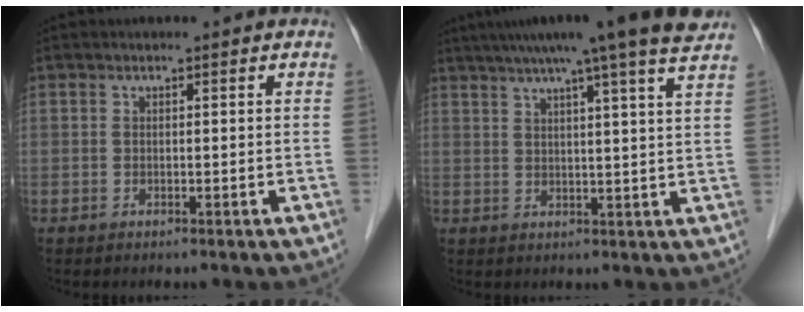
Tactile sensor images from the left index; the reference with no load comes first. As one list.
[{"total": 15.3, "force": [12.1, -1.3, 9.3], "torque": [-0.147, 0.019, 0.151]}]